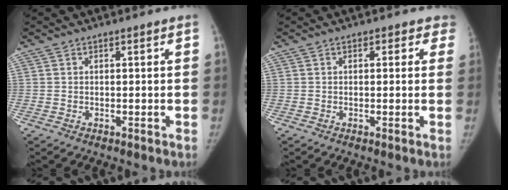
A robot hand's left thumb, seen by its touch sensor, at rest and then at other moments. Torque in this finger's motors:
{"motor_torque": [-0.29, 0.02, -0.16, -0.02, -0.04]}